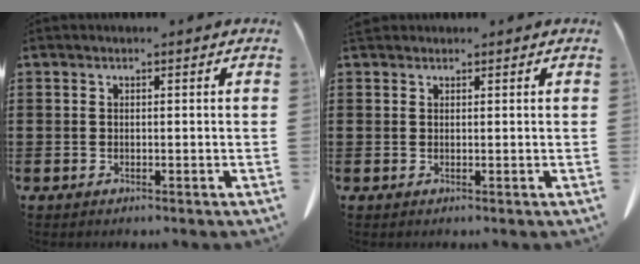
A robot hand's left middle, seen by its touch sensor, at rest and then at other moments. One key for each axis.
{"total": 0.9, "fx": 0.8, "fy": 0.4, "fz": 0.2, "tx": -0.009, "ty": 0.001, "tz": 0.017}